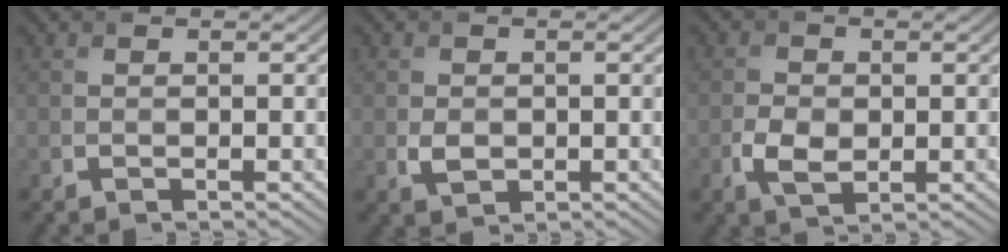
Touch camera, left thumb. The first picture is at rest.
{"total": 2.0, "force": [-0.3, 1.6, 1.3], "torque": [-0.028, -0.008, -0.005]}
{"total": 3.3, "force": [-0.7, 2.2, 2.3], "torque": [-0.053, -0.005, -0.015]}